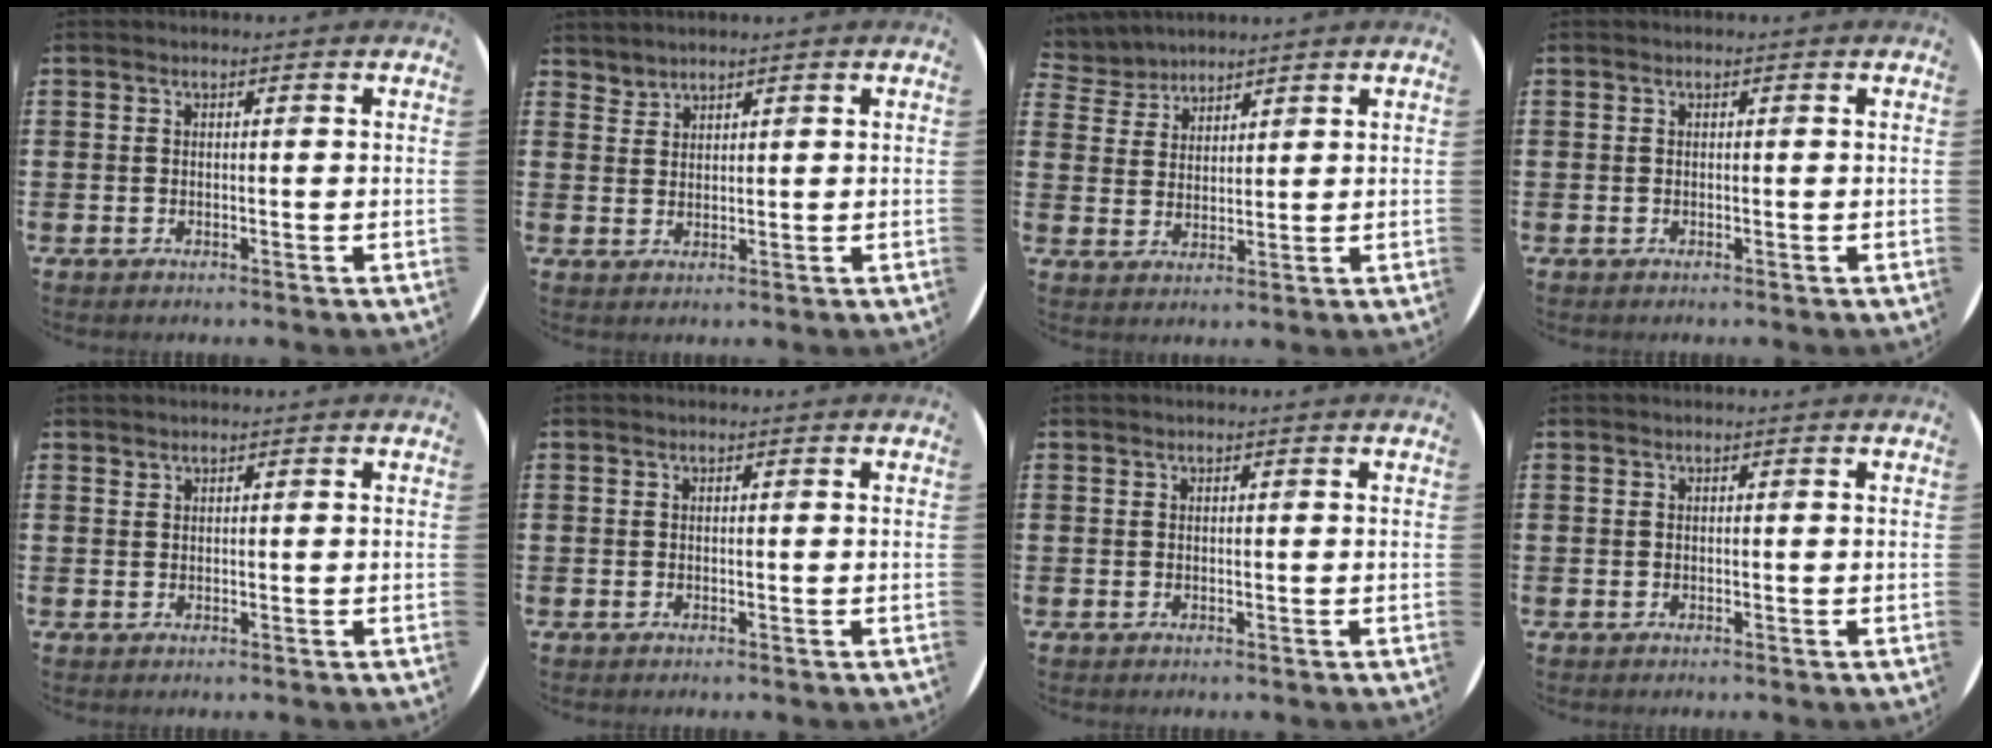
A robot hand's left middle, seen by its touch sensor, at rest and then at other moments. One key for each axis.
{"total": 1.9, "fx": 1.8, "fy": 0.1, "fz": -0.5, "tx": 0.007, "ty": -0.003, "tz": 0.036}
{"total": 4.1, "fx": 3.9, "fy": 1.4, "fz": -0.3, "tx": -0.008, "ty": -0.012, "tz": 0.073}
{"total": 0.0}
{"total": 0.6, "fx": 0.6, "fy": 0.0, "fz": -0.2, "tx": 0.002, "ty": 0.001, "tz": 0.012}
{"total": 0.0}
{"total": 0.0}
{"total": 0.0}